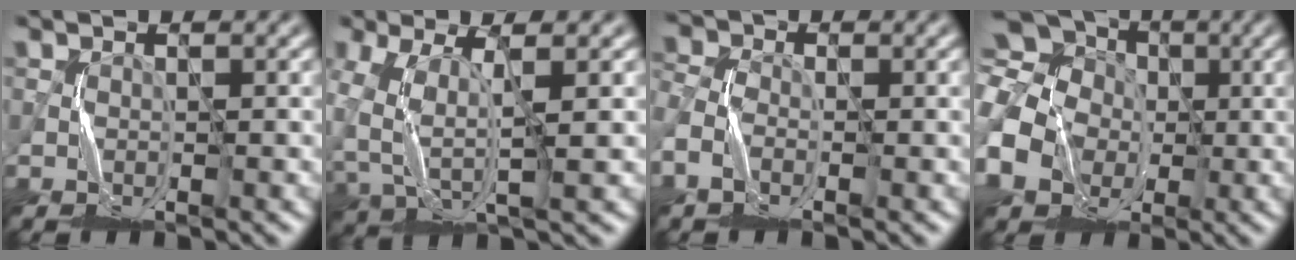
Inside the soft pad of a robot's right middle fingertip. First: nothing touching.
{"total": 5.2, "force": [-0.3, 2.6, 4.4], "torque": [-0.112, -0.003, -0.002]}
{"total": 3.9, "force": [-1.7, 2.9, 2.1], "torque": [-0.066, -0.002, -0.034]}
{"total": 14.8, "force": [-1.6, 12.8, 7.1], "torque": [-0.202, 0.007, -0.057]}